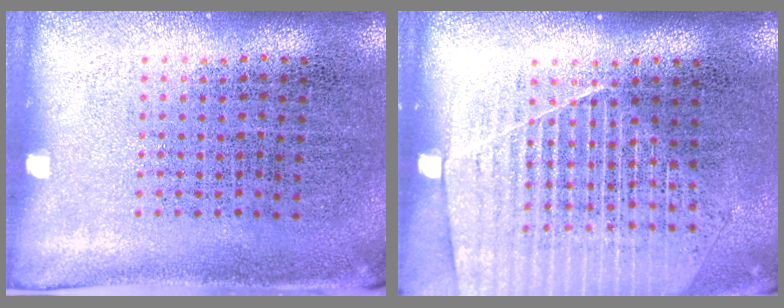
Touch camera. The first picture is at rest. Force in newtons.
{"total": 1.3, "press": 1.3, "slide": 0.3}